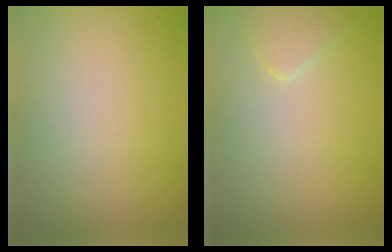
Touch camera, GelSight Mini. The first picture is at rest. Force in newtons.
{"total": 1.5, "press": 1.5, "slide": 0.1}